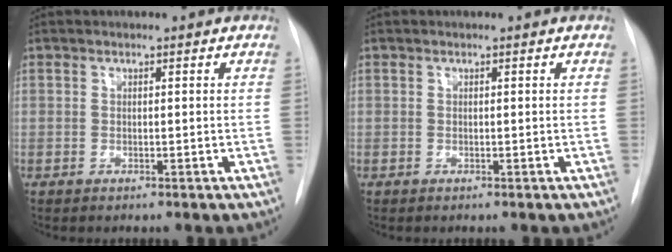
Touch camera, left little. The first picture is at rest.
{"total": 0.0}